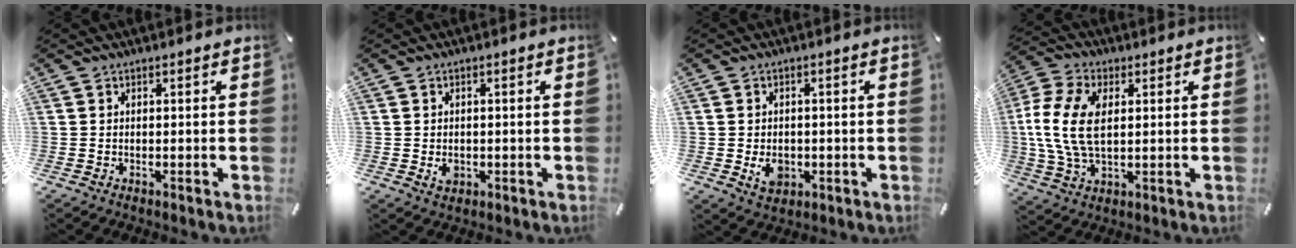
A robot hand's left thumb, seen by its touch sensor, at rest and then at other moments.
{"total": 2.5, "force": [-0.5, 2.0, 1.4], "torque": [-0.016, -0.001, -0.010]}
{"total": 5.1, "force": [-1.1, 4.0, 3.0], "torque": [-0.047, -0.005, -0.020]}
{"total": 13.0, "force": [1.4, 8.2, 10.0], "torque": [-0.229, 0.006, 0.026]}